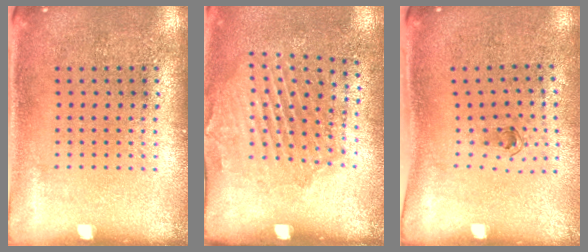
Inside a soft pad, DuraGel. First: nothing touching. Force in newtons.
{"total": 1.8, "press": 1.3, "slide": 1.2}
{"total": 0.6, "press": 0.3, "slide": 0.6}